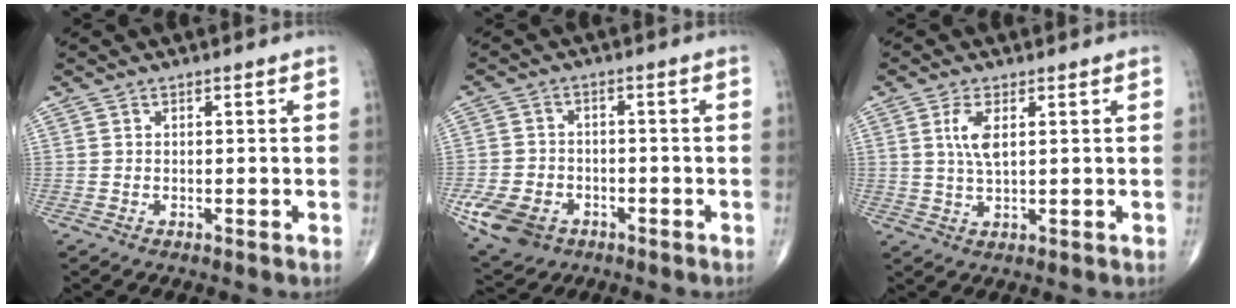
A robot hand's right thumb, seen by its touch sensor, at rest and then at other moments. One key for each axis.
{"total": 9.7, "fx": -4.2, "fy": 7.2, "fz": 5.0, "tx": -0.096, "ty": 0.016, "tz": -0.066}
{"total": 4.6, "fx": 1.3, "fy": 1.8, "fz": 4.1, "tx": -0.086, "ty": -0.005, "tz": 0.026}